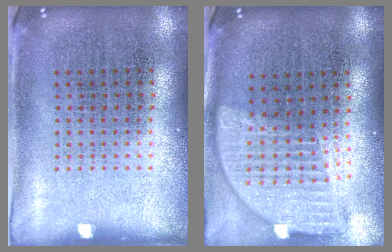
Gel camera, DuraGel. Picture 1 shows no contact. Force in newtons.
{"total": 1.8, "press": 1.5, "slide": 1.0}